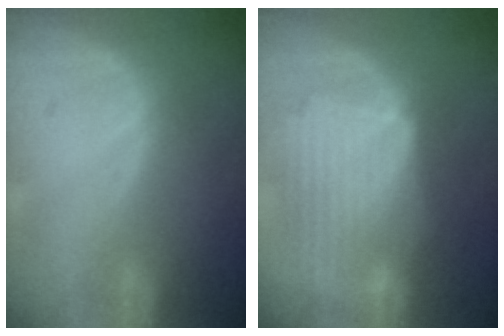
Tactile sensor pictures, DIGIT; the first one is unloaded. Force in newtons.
{"total": 10.5, "press": 9.2, "slide": 5.1}